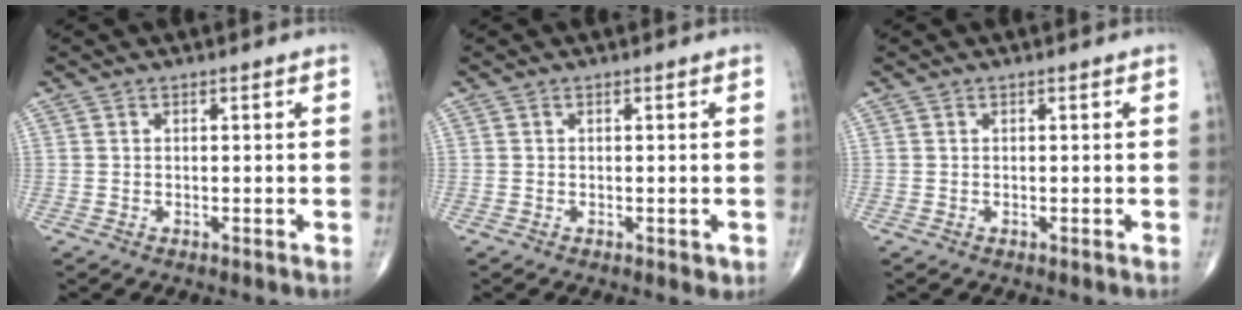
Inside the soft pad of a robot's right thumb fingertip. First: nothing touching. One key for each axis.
{"total": 1.1, "fx": -0.3, "fy": 0.6, "fz": 0.9, "tx": -0.005, "ty": -0.002, "tz": -0.003}
{"total": 0.0}